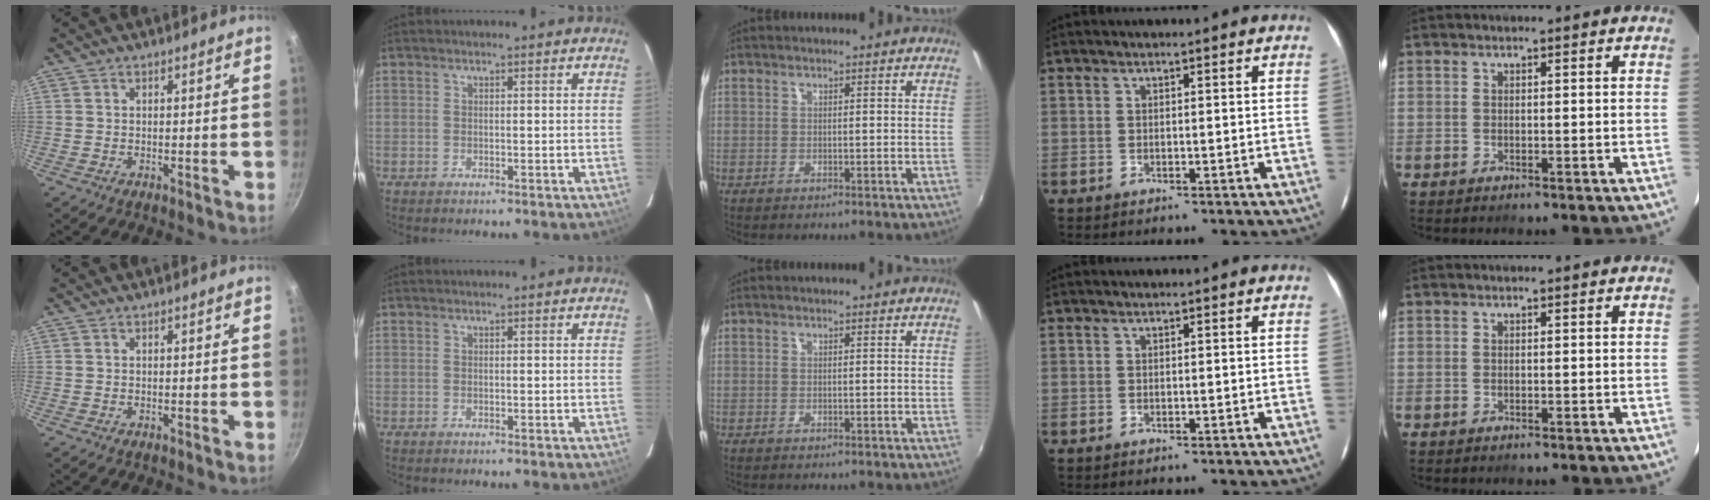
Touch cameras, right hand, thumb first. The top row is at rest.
{}